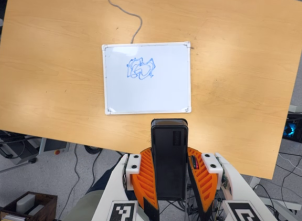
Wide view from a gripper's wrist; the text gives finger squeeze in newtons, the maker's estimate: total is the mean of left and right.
{"total": 9.0, "left": 7.1, "right": 11.0}